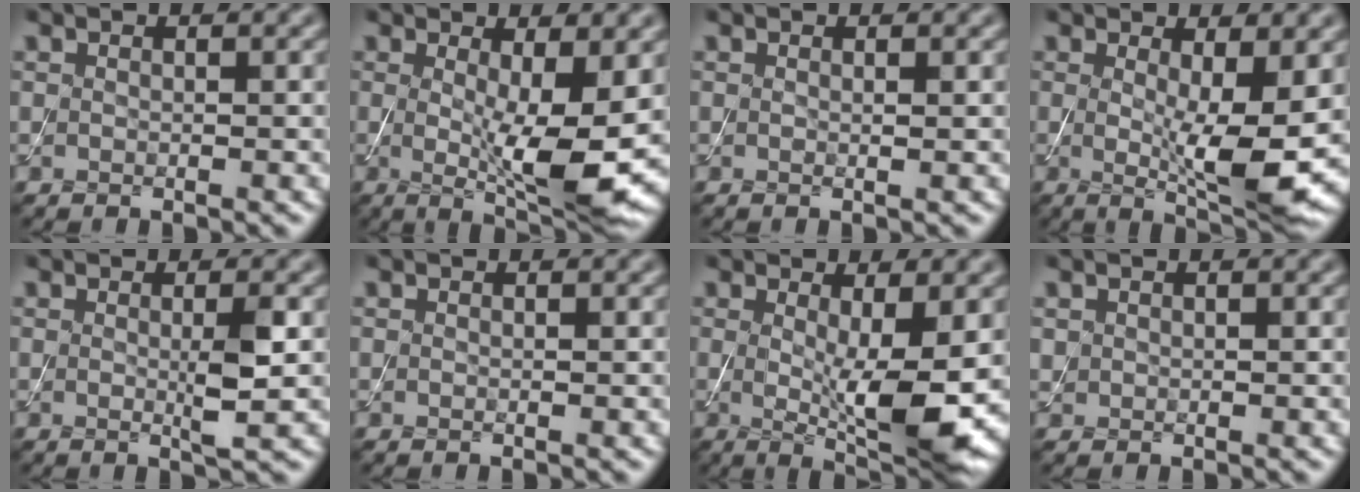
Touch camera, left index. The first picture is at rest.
{"total": 7.2, "force": [-0.2, 1.6, 7.0], "torque": [-0.106, -0.021, 0.005]}
{"total": 0.6, "force": [0.1, 0.0, 0.6], "torque": [-0.007, -0.001, 0.000]}
{"total": 6.4, "force": [0.0, 1.4, 6.3], "torque": [-0.096, -0.021, 0.006]}
{"total": 2.5, "force": [0.0, 0.2, 2.5], "torque": [-0.044, -0.008, -0.001]}
{"total": 0.0}
{"total": 6.7, "force": [-0.3, 1.4, 6.6], "torque": [-0.101, -0.019, 0.003]}
{"total": 0.6, "force": [0.3, 0.5, 0.0], "torque": [0.002, -0.002, 0.008]}